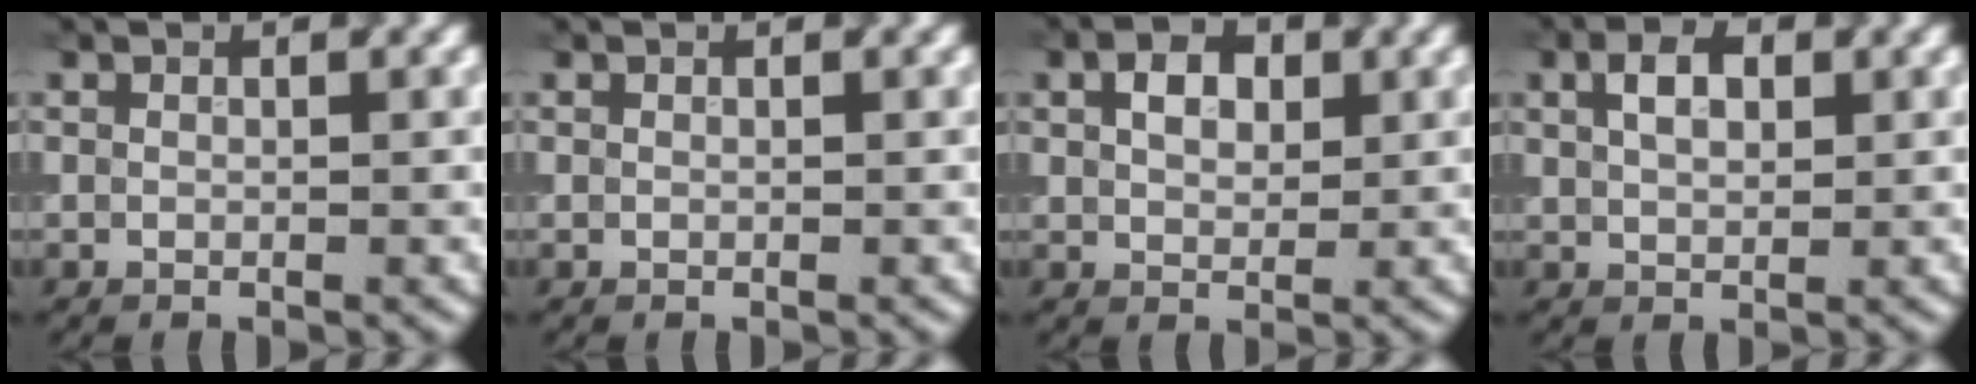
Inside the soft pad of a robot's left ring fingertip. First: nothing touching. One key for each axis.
{"total": 0.0}
{"total": 2.9, "fx": 0.9, "fy": 1.9, "fz": 1.9, "tx": -0.038, "ty": 0.005, "tz": 0.014}
{"total": 2.9, "fx": 1.0, "fy": 1.7, "fz": 2.1, "tx": -0.042, "ty": 0.006, "tz": 0.018}